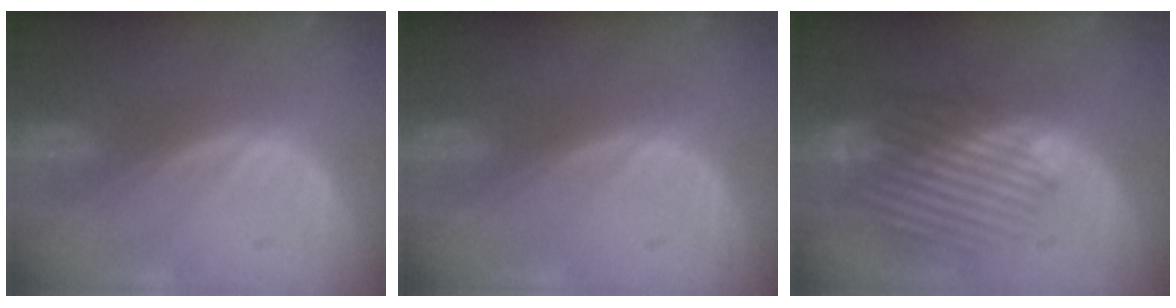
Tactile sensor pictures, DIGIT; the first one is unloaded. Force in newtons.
{"total": 0.0}
{"total": 10.2, "press": 9.1, "slide": 4.5}